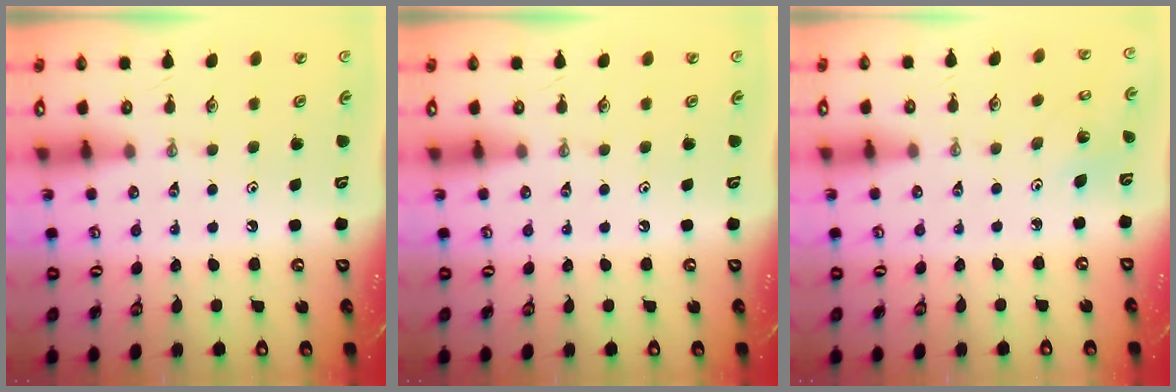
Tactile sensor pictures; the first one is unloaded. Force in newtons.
{"total": 0.0}
{"total": 1.7, "press": 1.6, "slide": 0.2}